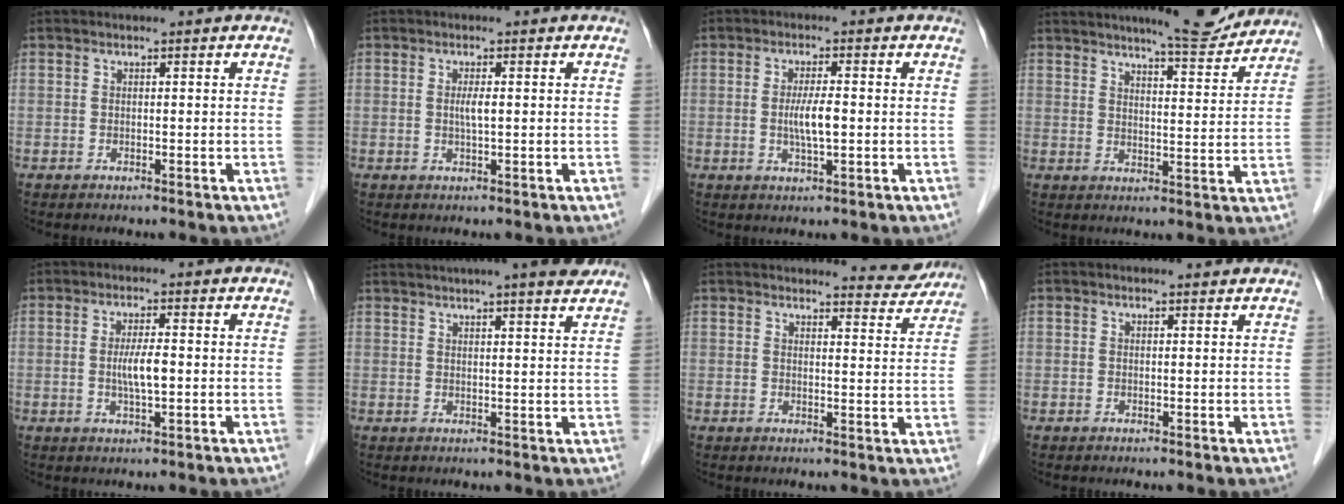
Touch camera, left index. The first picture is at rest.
{"total": 1.7, "force": [0.1, 0.1, 1.6], "torque": [-0.034, 0.000, 0.002]}
{"total": 4.0, "force": [-0.4, 0.5, 4.0], "torque": [-0.080, -0.005, -0.006]}
{"total": 9.2, "force": [8.5, 0.9, 3.5], "torque": [-0.053, -0.005, 0.110]}
{"total": 3.7, "force": [-0.3, 0.5, 3.7], "torque": [-0.073, -0.003, -0.004]}
{"total": 12.6, "force": [10.7, 0.7, 6.5], "torque": [-0.100, 0.019, 0.135]}
{"total": 5.8, "force": [5.7, 0.9, 0.2], "torque": [0.003, -0.016, 0.055]}
{"total": 1.1, "force": [1.1, 0.2, 0.1], "torque": [-0.013, 0.000, 0.013]}